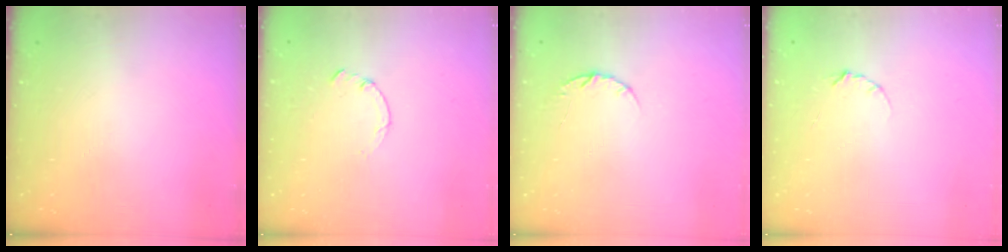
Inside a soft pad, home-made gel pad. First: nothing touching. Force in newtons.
{"total": 0.0}
{"total": 4.4, "press": 4.4, "slide": 0.6}
{"total": 2.3, "press": 2.3, "slide": 0.4}